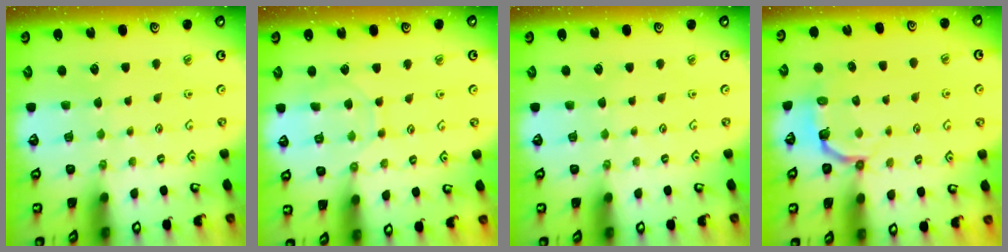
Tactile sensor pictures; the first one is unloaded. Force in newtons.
{"total": 8.5, "press": 8.4, "slide": 0.9}
{"total": 0.0}
{"total": 3.5, "press": 1.8, "slide": 3.1}